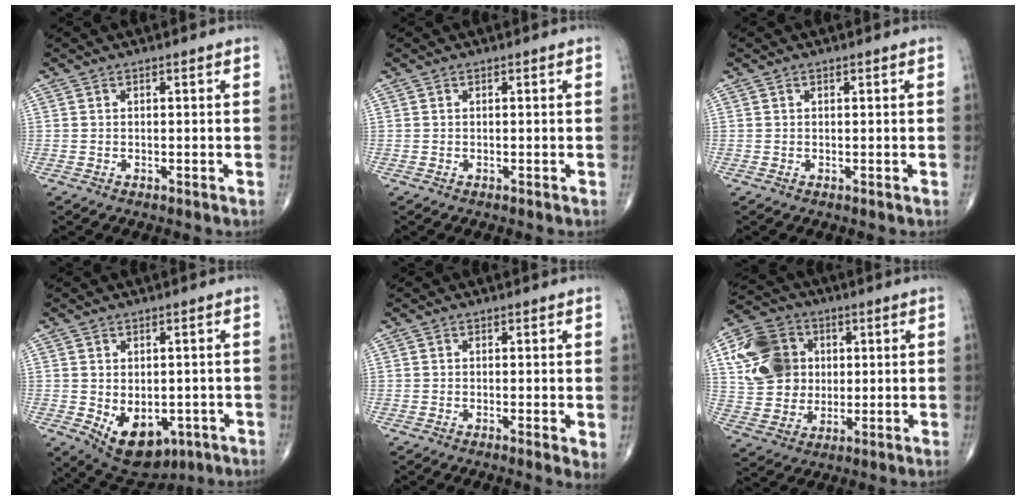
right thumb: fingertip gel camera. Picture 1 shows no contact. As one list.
[{"total": 0.0}, {"total": 0.0}, {"total": 10.8, "force": [-3.2, 7.0, 7.5], "torque": [-0.087, -0.006, -0.027]}, {"total": 2.4, "force": [-0.1, 0.6, 2.4], "torque": [-0.038, -0.010, -0.007]}, {"total": 14.6, "force": [3.1, 12.3, 7.3], "torque": [-0.117, 0.004, 0.056]}]